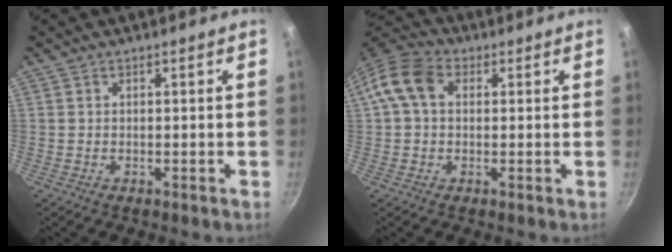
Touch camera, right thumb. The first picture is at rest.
{"total": 9.1, "force": [1.8, 6.5, 6.0], "torque": [-0.102, 0.022, 0.016]}